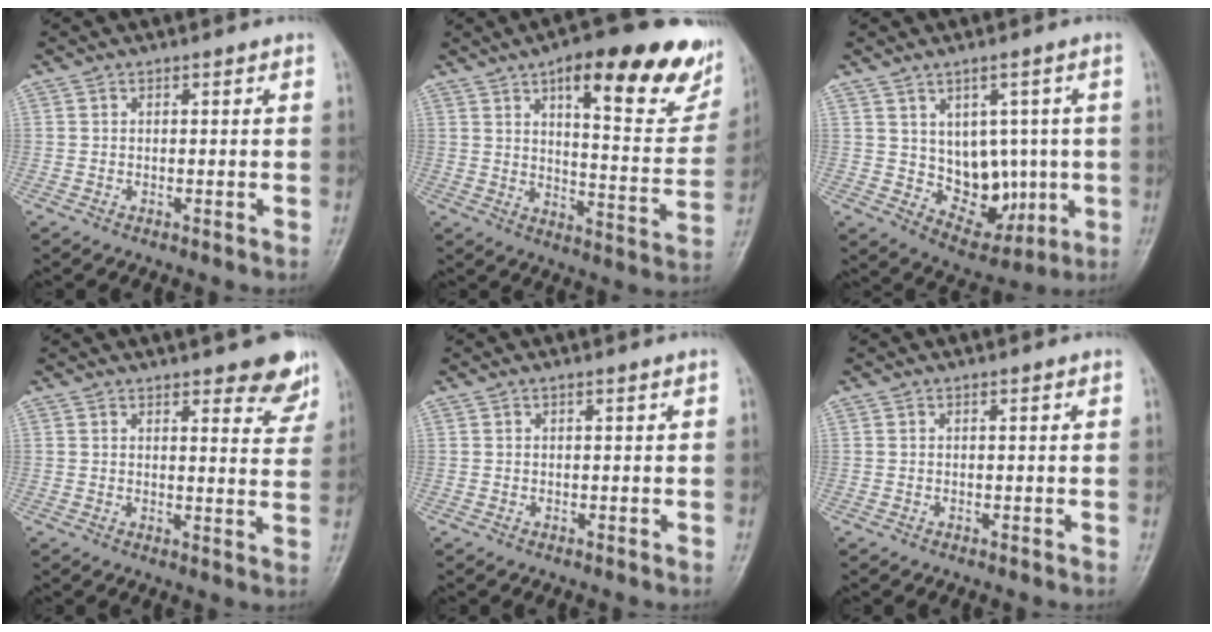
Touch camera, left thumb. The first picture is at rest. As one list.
[{"total": 23.4, "force": [13.4, 7.5, 17.6], "torque": [-0.190, -0.045, 0.183]}, {"total": 10.5, "force": [0.1, 7.6, 7.3], "torque": [-0.056, -0.011, 0.026]}, {"total": 8.1, "force": [6.1, 2.6, 4.6], "torque": [-0.026, -0.035, 0.066]}, {"total": 0.0}, {"total": 0.0}]